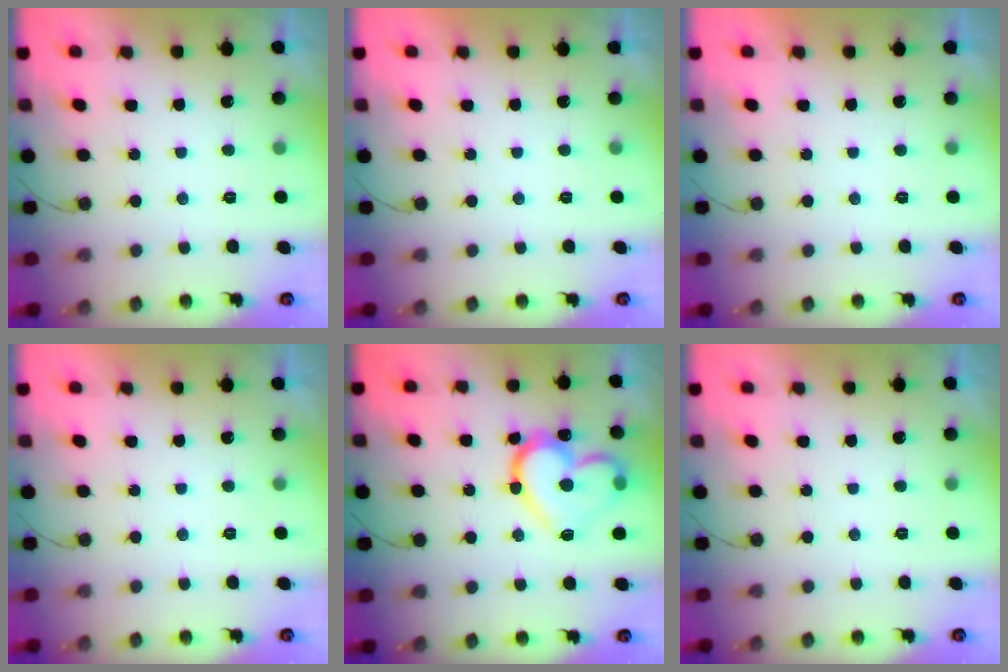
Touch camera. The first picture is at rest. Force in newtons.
{"total": 1.7, "press": 1.7, "slide": 0.0}
{"total": 1.9, "press": 1.9, "slide": 0.0}
{"total": 1.8, "press": 1.8, "slide": 0.1}
{"total": 17.6, "press": 17.6, "slide": 1.6}
{"total": 0.0}